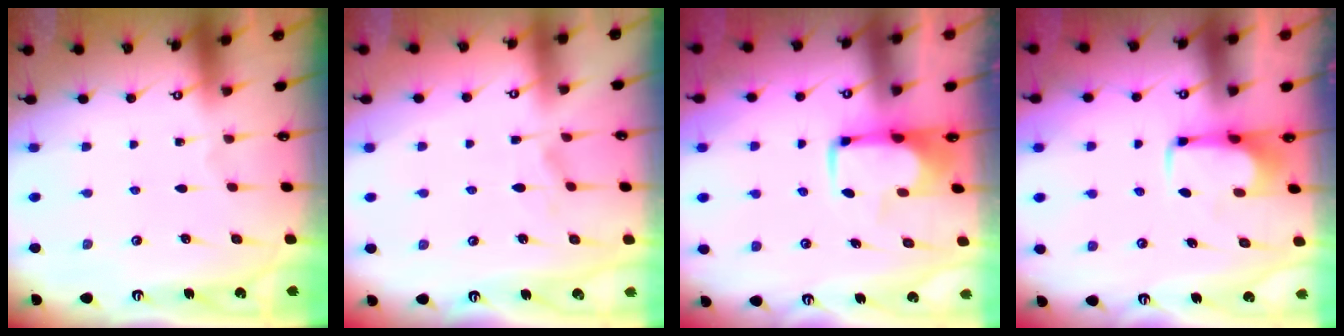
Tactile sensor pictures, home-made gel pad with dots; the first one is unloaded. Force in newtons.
{"total": 2.2, "press": 2.0, "slide": 1.0}
{"total": 1.5, "press": 1.4, "slide": 0.4}
{"total": 2.1, "press": 2.1, "slide": 0.4}